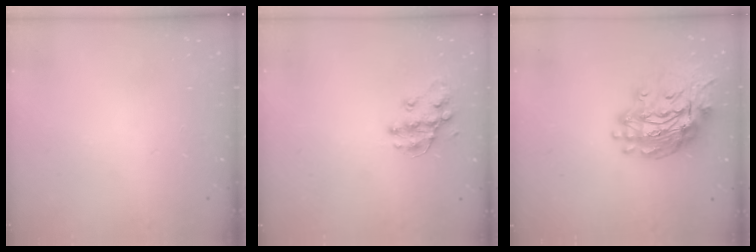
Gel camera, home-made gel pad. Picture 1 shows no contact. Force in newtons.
{"total": 11.3, "press": 11.3, "slide": 0.2}
{"total": 17.2, "press": 17.1, "slide": 1.9}